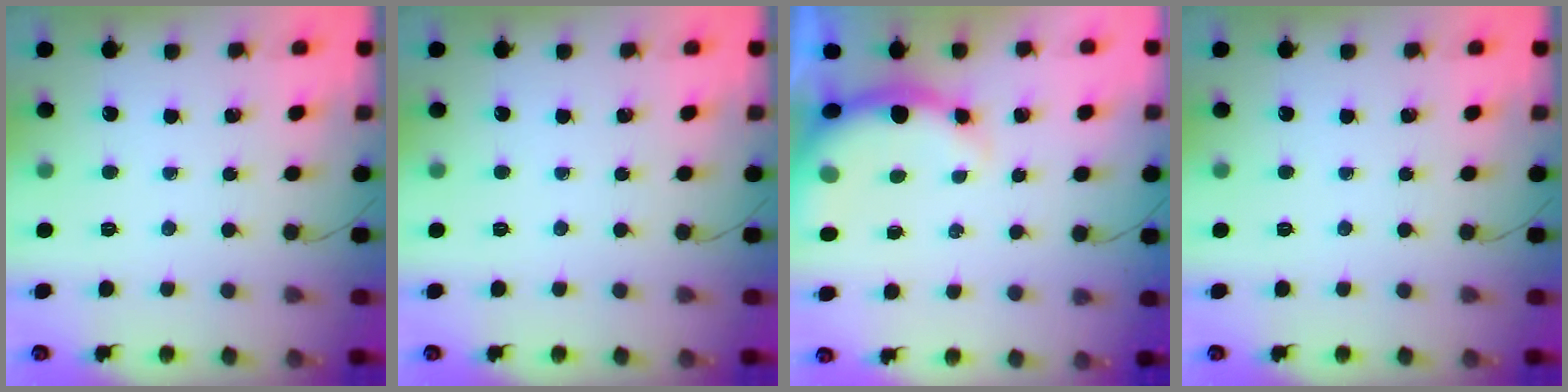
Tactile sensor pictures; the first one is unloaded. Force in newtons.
{"total": 0.0}
{"total": 6.5, "press": 6.4, "slide": 1.2}
{"total": 0.0}